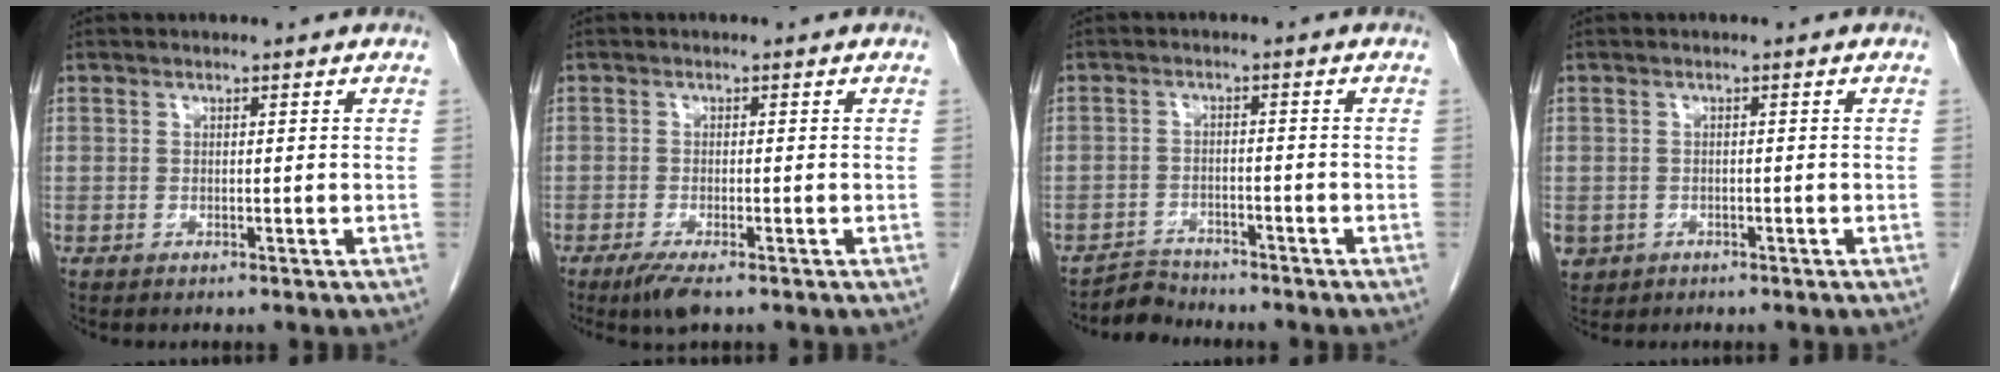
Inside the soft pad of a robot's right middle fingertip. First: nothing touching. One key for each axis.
{"total": 3.6, "fx": -2.5, "fy": 0.5, "fz": 2.6, "tx": -0.051, "ty": -0.011, "tz": -0.044}
{"total": 3.4, "fx": -3.2, "fy": 0.5, "fz": -1.0, "tx": 0.019, "ty": -0.008, "tz": -0.057}
{"total": 3.4, "fx": -1.7, "fy": 2.8, "fz": 0.6, "tx": -0.013, "ty": 0.001, "tz": -0.028}